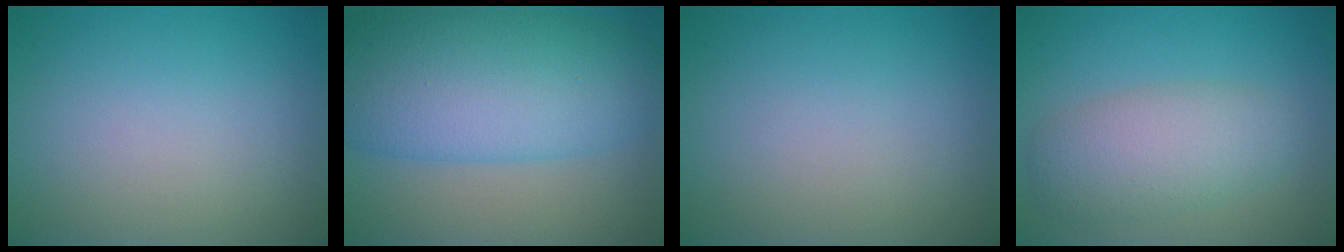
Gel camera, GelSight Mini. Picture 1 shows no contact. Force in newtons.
{"total": 11.4, "press": 11.3, "slide": 0.2}
{"total": 0.0}
{"total": 4.7, "press": 4.7, "slide": 0.3}